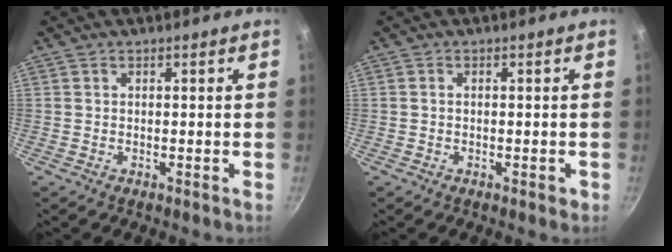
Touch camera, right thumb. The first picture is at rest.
{"total": 1.4, "force": [-0.5, 0.8, 1.1], "torque": [-0.014, 0.006, -0.008]}